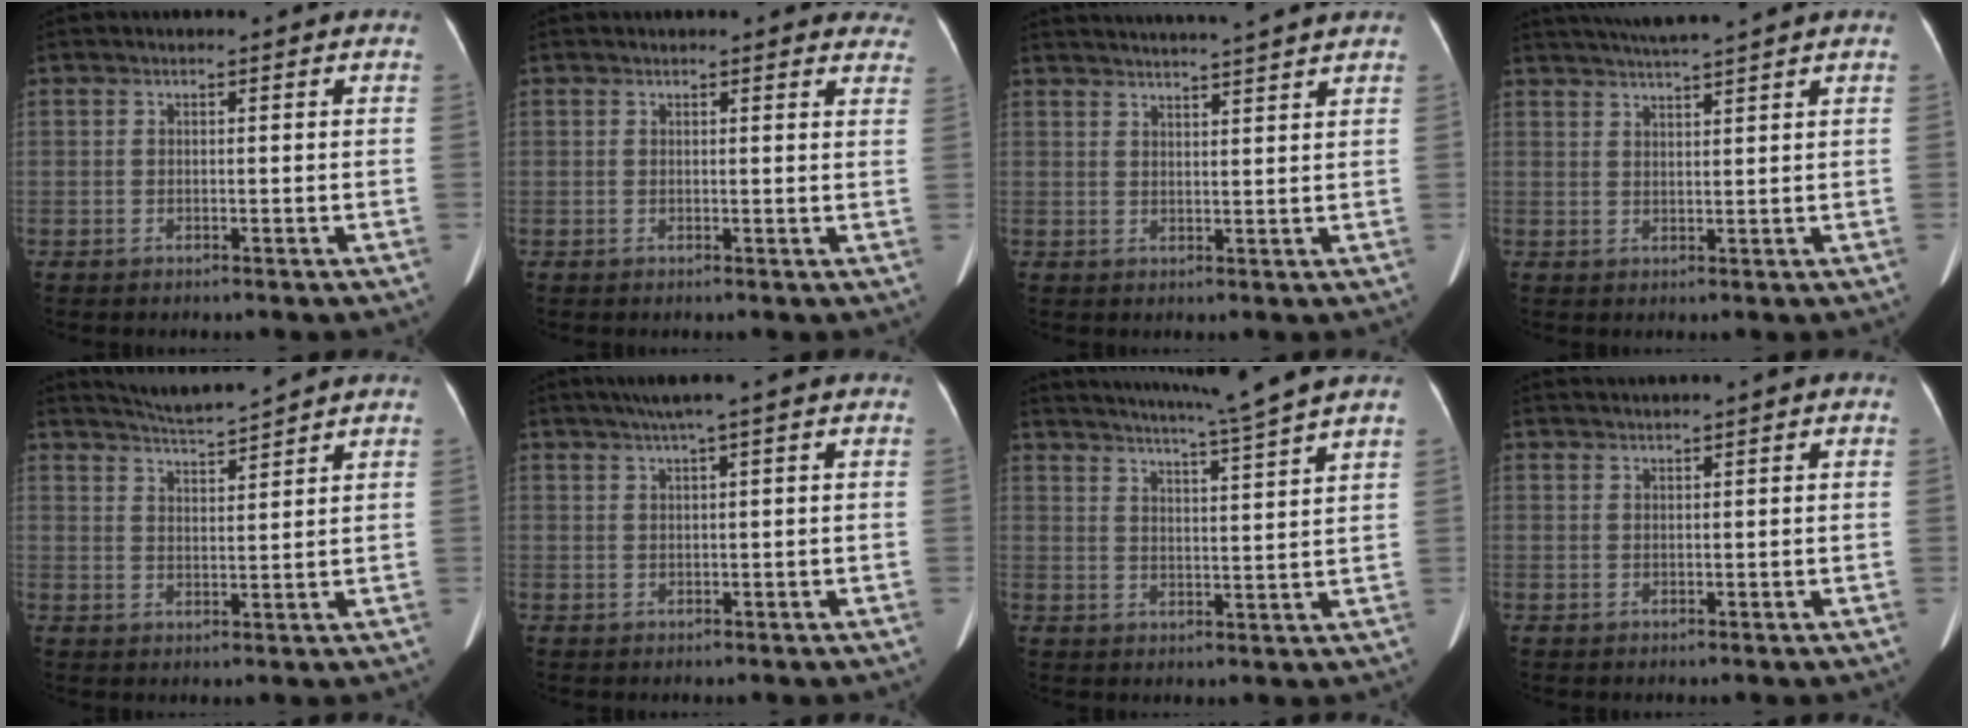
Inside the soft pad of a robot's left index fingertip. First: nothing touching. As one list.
[{"total": 11.6, "force": [10.7, 2.7, 3.5], "torque": [-0.007, 0.002, 0.098]}, {"total": 11.9, "force": [11.0, -1.0, 4.3], "torque": [-0.072, 0.010, 0.144]}, {"total": 7.1, "force": [6.3, -1.4, 3.0], "torque": [-0.051, 0.015, 0.098]}, {"total": 5.0, "force": [4.8, -1.3, 0.7], "torque": [-0.020, -0.003, 0.089]}, {"total": 3.0, "force": [1.7, -0.7, 2.4], "torque": [-0.050, 0.010, 0.036]}, {"total": 10.6, "force": [9.0, -2.6, 4.9], "torque": [-0.087, -0.022, 0.129]}, {"total": 1.9, "force": [1.4, -0.3, 1.3], "torque": [-0.026, 0.020, 0.027]}]